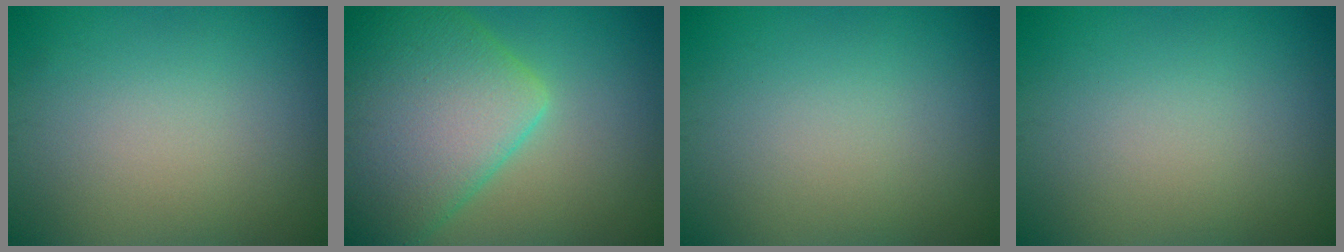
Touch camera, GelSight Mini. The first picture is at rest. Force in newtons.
{"total": 9.6, "press": 9.6, "slide": 0.5}
{"total": 0.0}
{"total": 0.0}